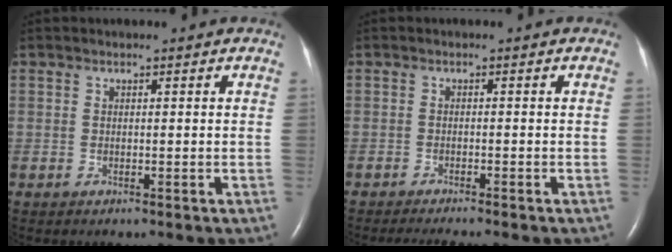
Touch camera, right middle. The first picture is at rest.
{"total": 4.4, "force": [-3.9, -0.3, 2.1], "torque": [-0.028, -0.010, -0.059]}